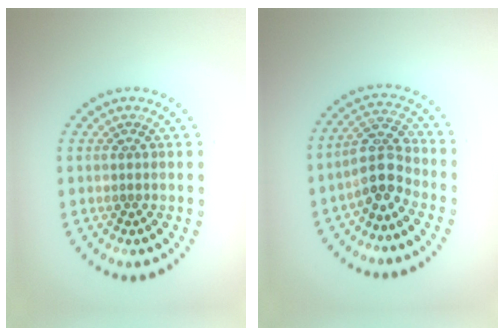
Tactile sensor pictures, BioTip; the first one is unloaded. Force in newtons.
{"total": 3.7, "press": 3.3, "slide": 1.6}